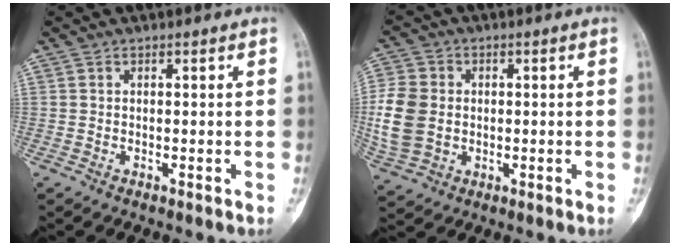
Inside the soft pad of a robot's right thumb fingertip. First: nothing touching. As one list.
[{"total": 10.8, "force": [-0.4, 8.6, 6.6], "torque": [-0.138, 0.004, -0.006]}]